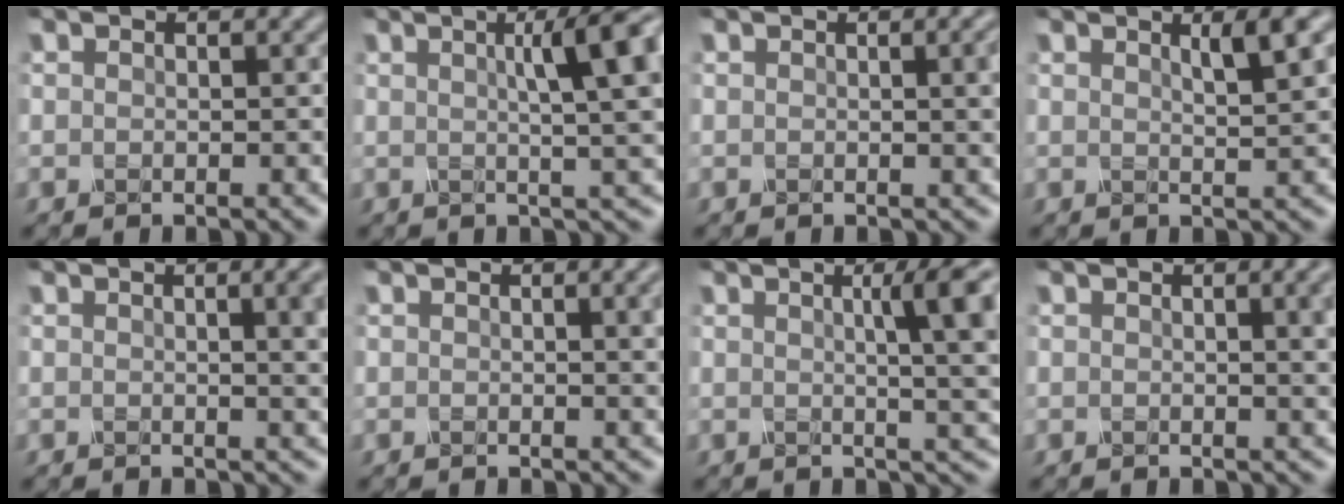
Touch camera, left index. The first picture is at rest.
{"total": 7.6, "force": [1.9, 1.5, 7.2], "torque": [-0.075, 0.011, 0.023]}
{"total": 3.1, "force": [0.6, 1.0, 2.9], "torque": [-0.033, 0.002, 0.007]}
{"total": 2.4, "force": [1.1, 0.3, 2.1], "torque": [-0.021, 0.001, 0.014]}
{"total": 5.0, "force": [1.2, 2.0, 4.4], "torque": [-0.026, 0.008, 0.014]}
{"total": 3.7, "force": [1.1, 1.3, 3.3], "torque": [-0.036, 0.002, 0.017]}
{"total": 6.8, "force": [1.6, 1.5, 6.4], "torque": [-0.065, 0.006, 0.020]}
{"total": 4.5, "force": [1.2, 1.8, 4.0], "torque": [-0.030, 0.005, 0.017]}